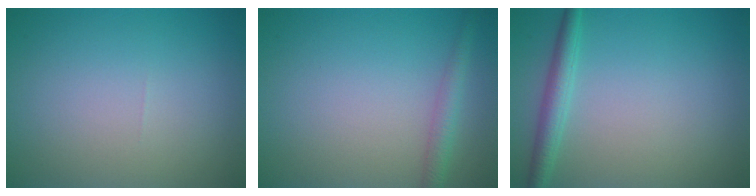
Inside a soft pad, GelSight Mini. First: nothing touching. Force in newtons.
{"total": 2.0, "press": 2.0, "slide": 0.1}
{"total": 2.3, "press": 2.3, "slide": 0.1}